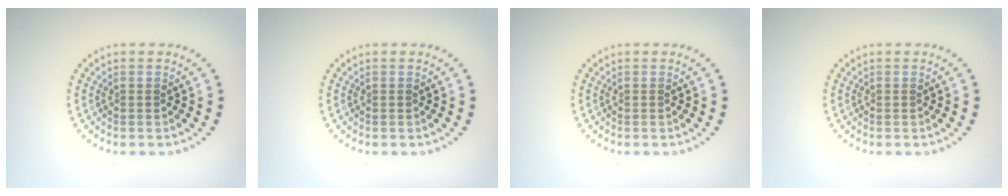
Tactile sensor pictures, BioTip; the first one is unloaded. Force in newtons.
{"total": 0.0}
{"total": 0.0}
{"total": 0.0}